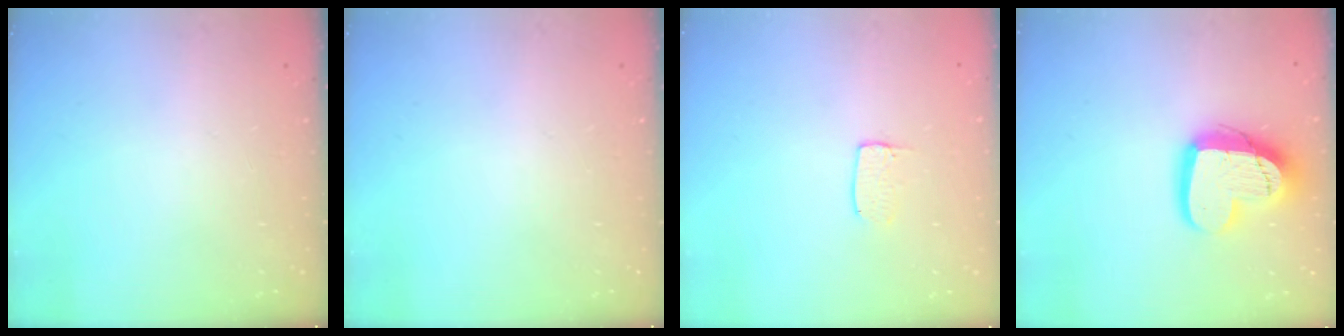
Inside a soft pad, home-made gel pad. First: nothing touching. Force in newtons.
{"total": 0.0}
{"total": 4.2, "press": 4.2, "slide": 0.3}
{"total": 16.4, "press": 16.3, "slide": 1.4}